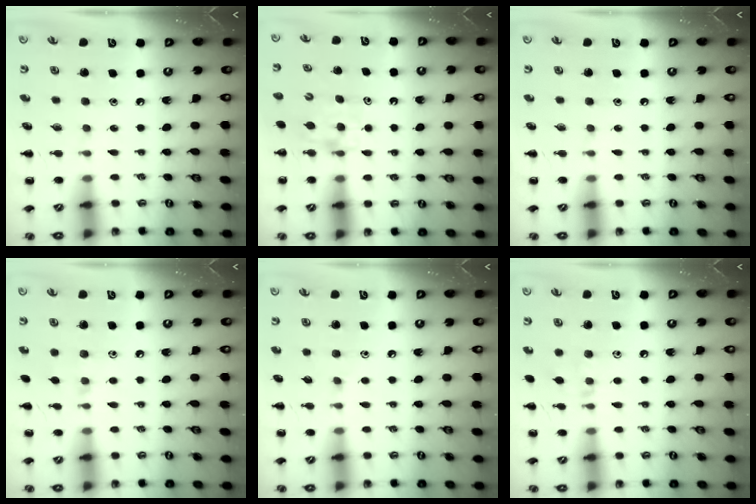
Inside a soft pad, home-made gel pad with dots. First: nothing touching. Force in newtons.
{"total": 4.4, "press": 4.3, "slide": 1.3}
{"total": 0.0}
{"total": 3.5, "press": 3.2, "slide": 1.5}
{"total": 2.9, "press": 2.7, "slide": 1.1}
{"total": 5.5, "press": 5.1, "slide": 1.8}